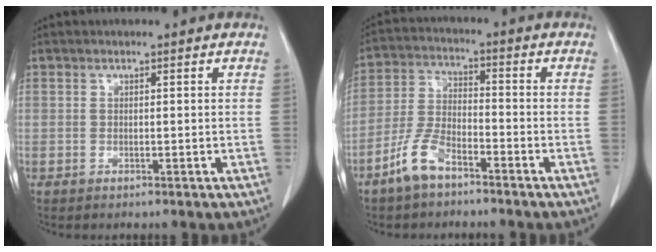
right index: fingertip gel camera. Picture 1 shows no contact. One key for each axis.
{"total": 7.3, "fx": -5.0, "fy": 2.6, "fz": 4.5, "tx": -0.108, "ty": 0.000, "tz": -0.103}